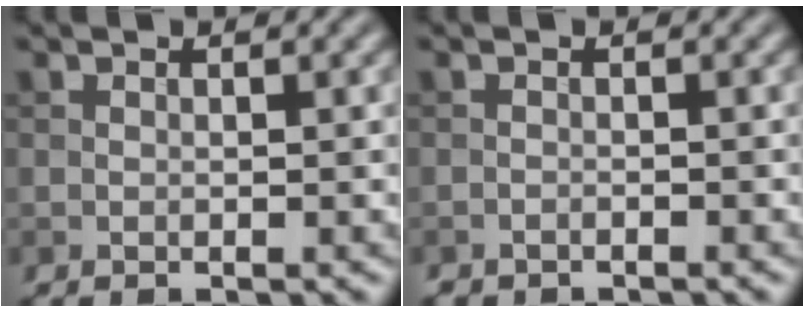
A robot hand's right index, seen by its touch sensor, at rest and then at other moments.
{"total": 0.9, "force": [-0.9, 0.2, 0.0], "torque": [0.003, -0.004, -0.018]}